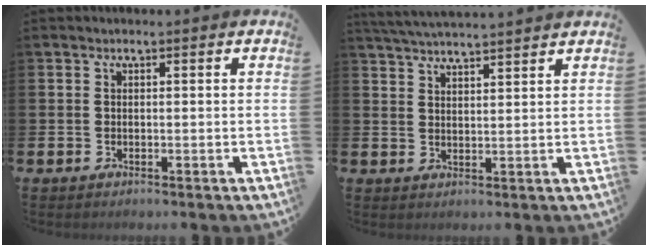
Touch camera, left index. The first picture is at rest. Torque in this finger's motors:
{"motor_torque": [0.41, -0.56, 0.57, 0.17]}